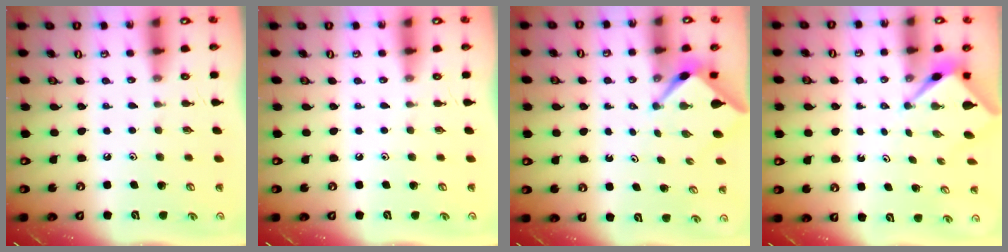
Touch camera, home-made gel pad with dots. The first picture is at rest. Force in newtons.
{"total": 0.0}
{"total": 2.7, "press": 2.7, "slide": 0.3}
{"total": 2.6, "press": 2.6, "slide": 0.2}